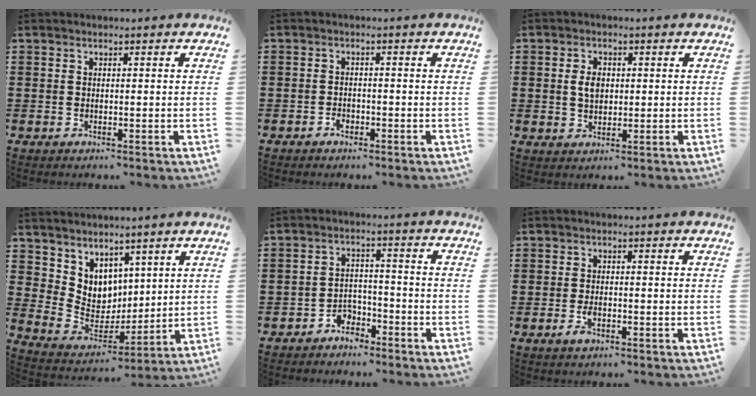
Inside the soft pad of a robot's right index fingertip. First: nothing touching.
{"total": 1.3, "force": [-1.0, 0.6, 0.6], "torque": [-0.015, -0.006, -0.018]}
{"total": 3.3, "force": [0.4, 2.1, 2.5], "torque": [-0.054, 0.009, 0.005]}
{"total": 6.4, "force": [4.2, 4.8, 0.0], "torque": [-0.039, -0.031, 0.083]}
{"total": 3.3, "force": [-3.0, 1.4, 0.4], "torque": [-0.015, 0.004, -0.060]}
{"total": 2.2, "force": [-0.9, 0.7, 1.9], "torque": [-0.044, -0.008, -0.017]}